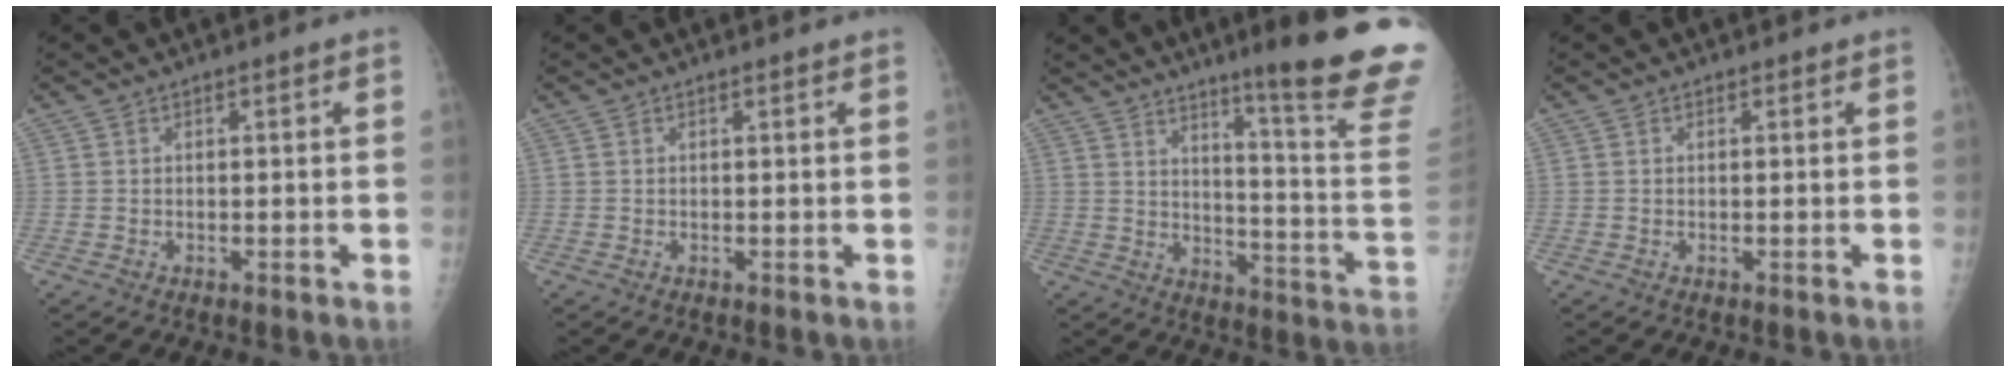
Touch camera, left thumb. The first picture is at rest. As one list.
[{"total": 0.5, "force": [0.5, 0.0, 0.1], "torque": [-0.005, 0.000, 0.007]}, {"total": 21.9, "force": [15.2, 0.3, 15.7], "torque": [-0.186, -0.114, 0.206]}, {"total": 0.0}]